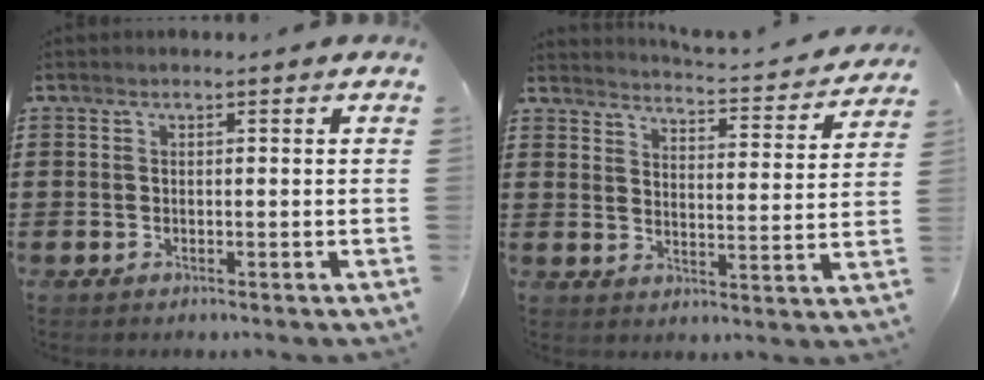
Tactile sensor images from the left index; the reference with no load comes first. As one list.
[{"total": 3.2, "force": [3.1, -0.4, 0.6], "torque": [-0.024, -0.035, 0.044]}]